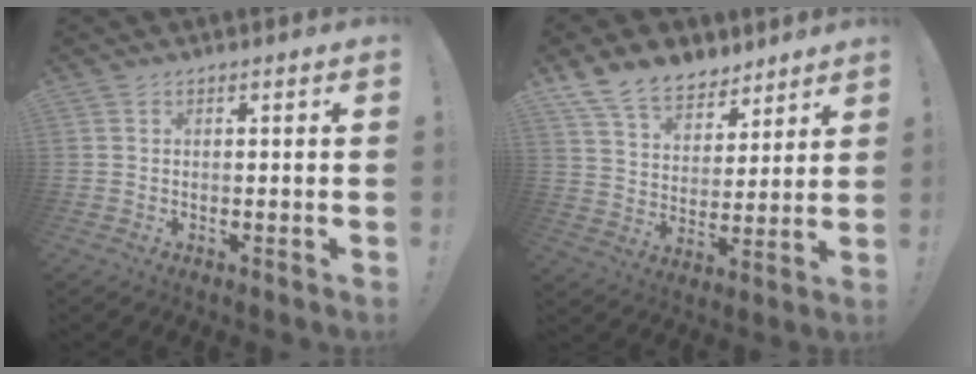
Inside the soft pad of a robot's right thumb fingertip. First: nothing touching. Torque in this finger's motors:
{"motor_torque": [-0.04, 1.44, 1.02, 0.60, 0.03]}